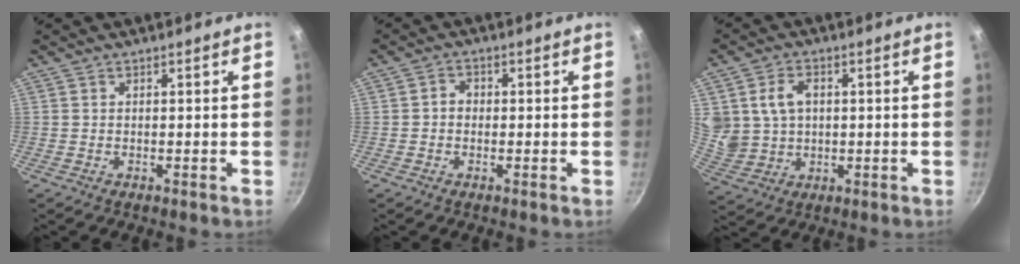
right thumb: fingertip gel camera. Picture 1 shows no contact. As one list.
[{"total": 2.3, "force": [-0.2, 2.0, 1.2], "torque": [-0.011, 0.009, -0.007]}, {"total": 10.5, "force": [2.3, 8.4, 5.9], "torque": [-0.099, -0.004, 0.056]}]